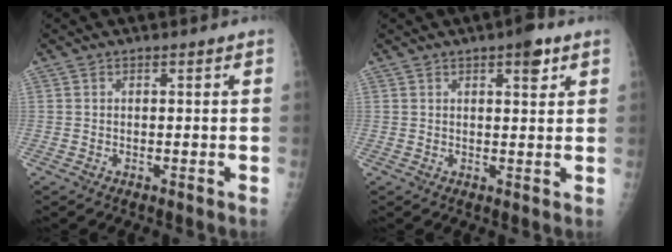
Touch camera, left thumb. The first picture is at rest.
{"total": 3.9, "force": [2.2, 1.3, 3.0], "torque": [-0.031, -0.008, 0.028]}